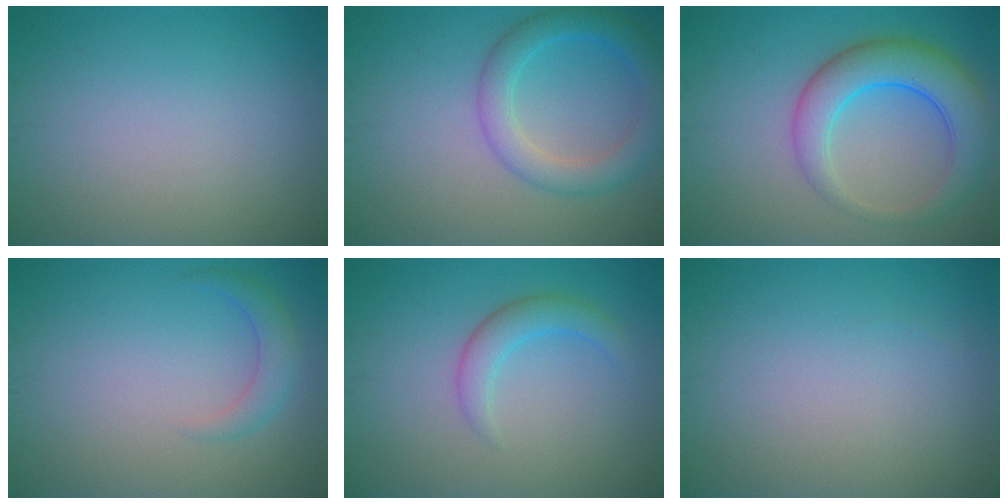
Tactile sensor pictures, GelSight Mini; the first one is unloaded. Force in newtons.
{"total": 4.5, "press": 4.5, "slide": 0.4}
{"total": 6.5, "press": 6.5, "slide": 0.2}
{"total": 2.0, "press": 2.0, "slide": 0.2}
{"total": 2.5, "press": 2.5, "slide": 0.0}
{"total": 0.0}